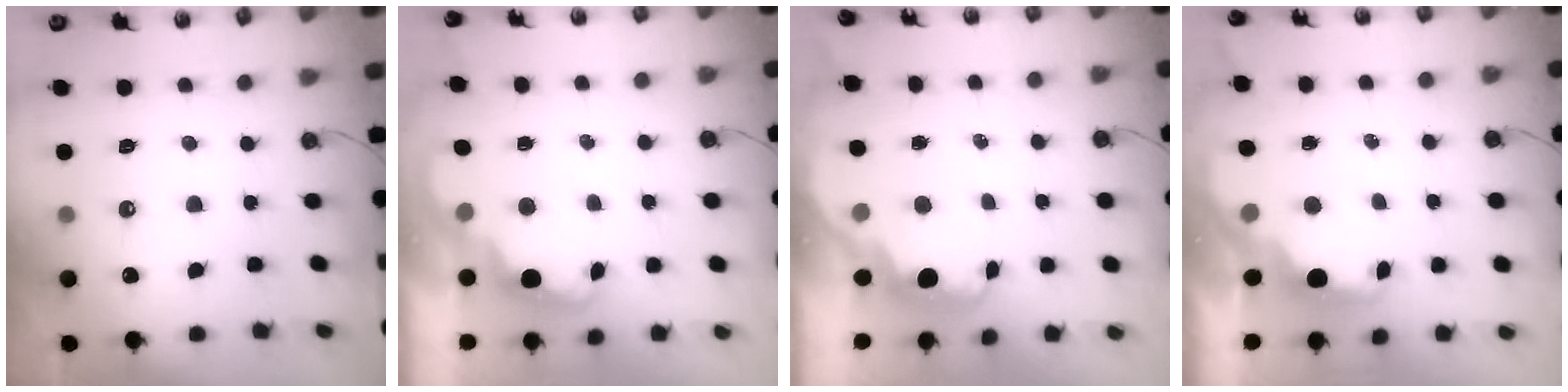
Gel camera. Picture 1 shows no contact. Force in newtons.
{"total": 2.4, "press": 2.3, "slide": 0.5}
{"total": 2.7, "press": 2.7, "slide": 0.4}
{"total": 2.1, "press": 2.0, "slide": 0.8}